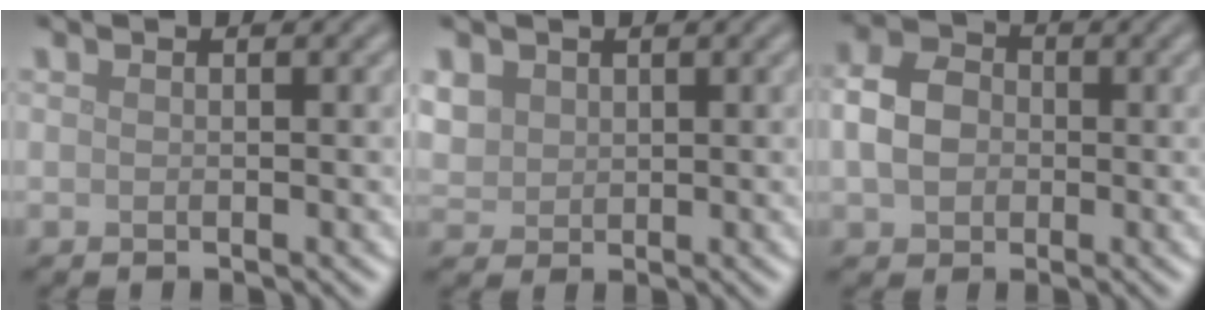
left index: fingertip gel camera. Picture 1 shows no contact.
{"total": 2.7, "force": [1.1, 2.2, 1.0], "torque": [-0.031, -0.003, 0.026]}
{"total": 4.1, "force": [-0.2, 3.3, 2.4], "torque": [-0.050, 0.005, -0.012]}